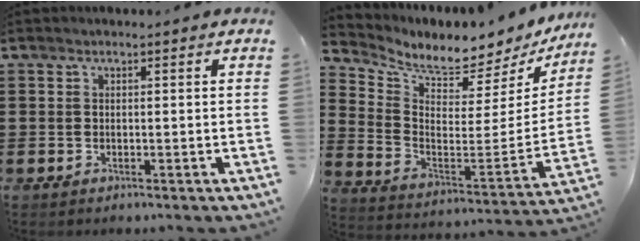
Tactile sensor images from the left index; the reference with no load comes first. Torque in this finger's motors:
{"motor_torque": [2.14, 0.00, 0.14, 0.04]}